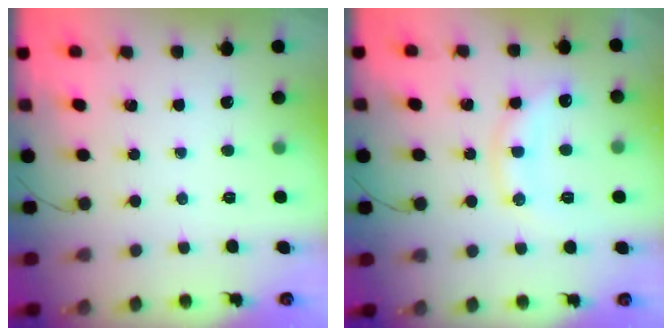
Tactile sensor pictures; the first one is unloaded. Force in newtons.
{"total": 12.1, "press": 12.1, "slide": 0.6}